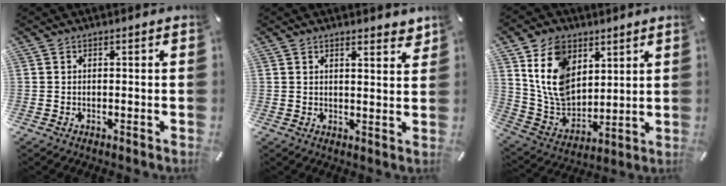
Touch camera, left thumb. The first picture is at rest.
{"total": 3.0, "force": [2.7, 0.7, 1.1], "torque": [-0.019, -0.014, 0.047]}
{"total": 13.6, "force": [6.3, 10.1, 6.6], "torque": [-0.163, -0.027, 0.123]}